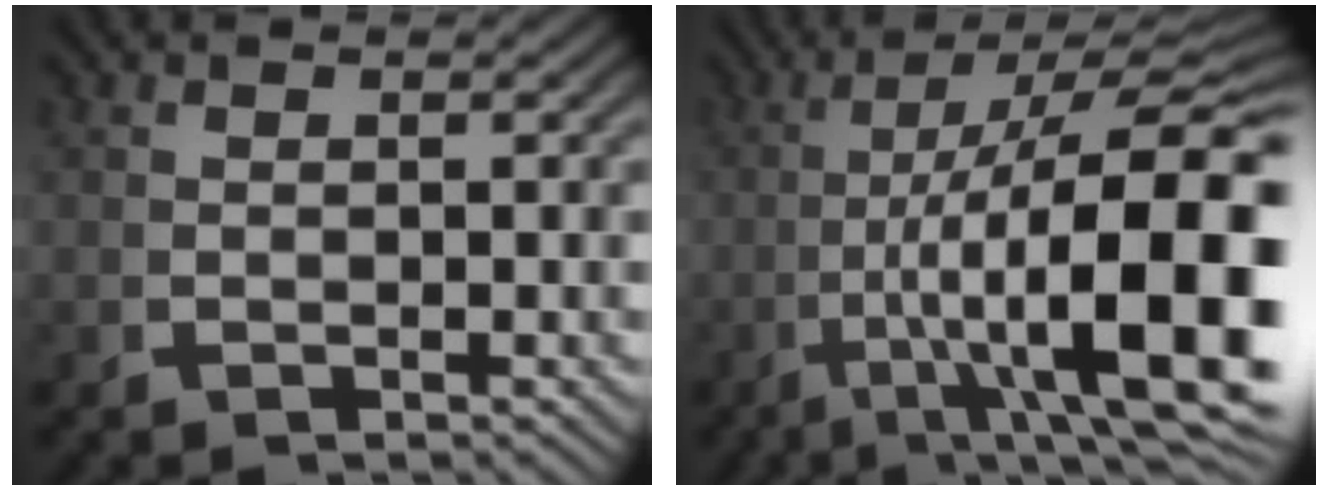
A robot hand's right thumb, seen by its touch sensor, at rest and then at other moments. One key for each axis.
{"total": 15.9, "fx": -1.0, "fy": 7.0, "fz": 14.3, "tx": -0.243, "ty": -0.040, "tz": 0.015}